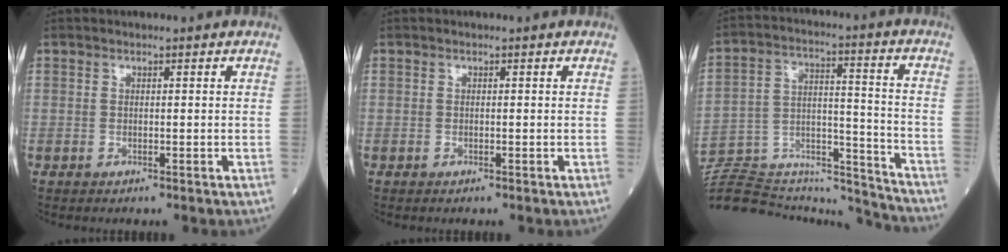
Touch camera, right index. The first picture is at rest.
{"total": 0.0}
{"total": 23.7, "force": [-22.4, 4.6, 6.3], "torque": [-0.134, 0.031, -0.342]}